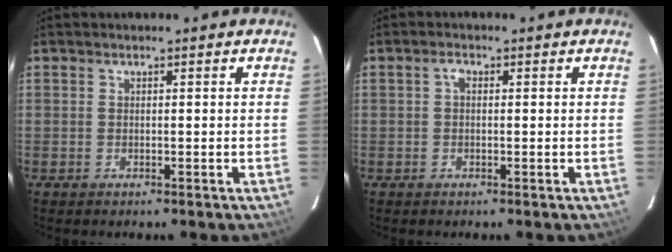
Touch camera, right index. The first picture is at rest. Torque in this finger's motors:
{"motor_torque": [0.16, -0.08, 0.06, 0.03]}